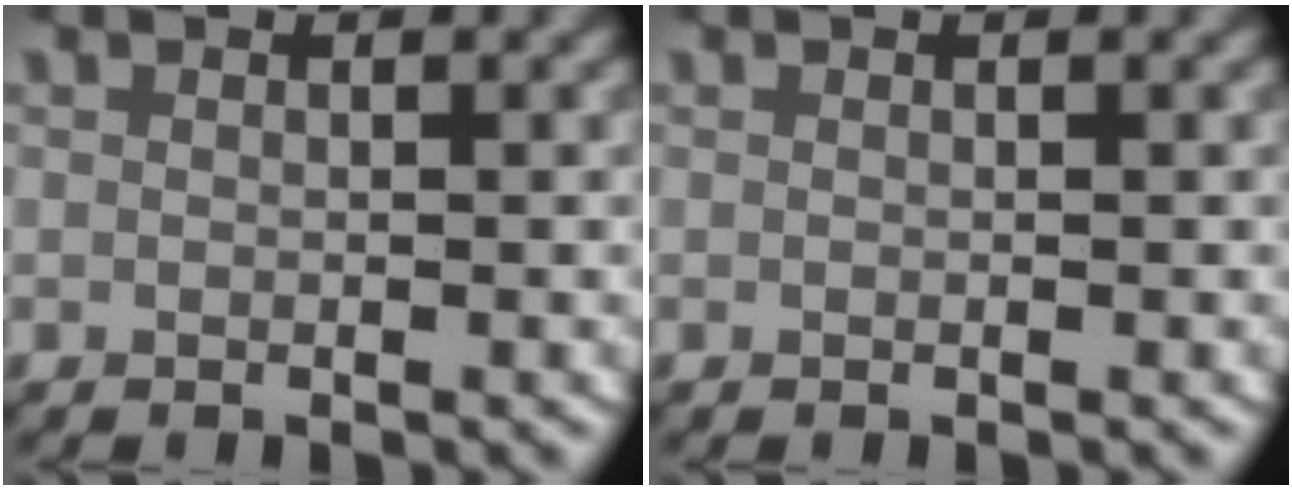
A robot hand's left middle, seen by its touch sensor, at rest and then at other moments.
{"total": 0.0}